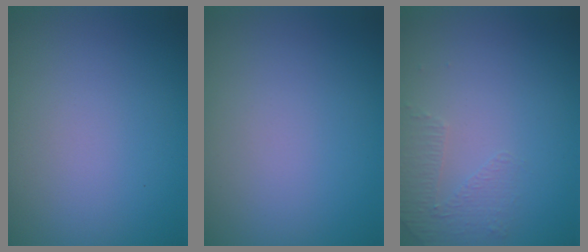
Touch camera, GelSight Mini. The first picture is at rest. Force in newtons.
{"total": 0.0}
{"total": 1.4, "press": 0.8, "slide": 1.1}